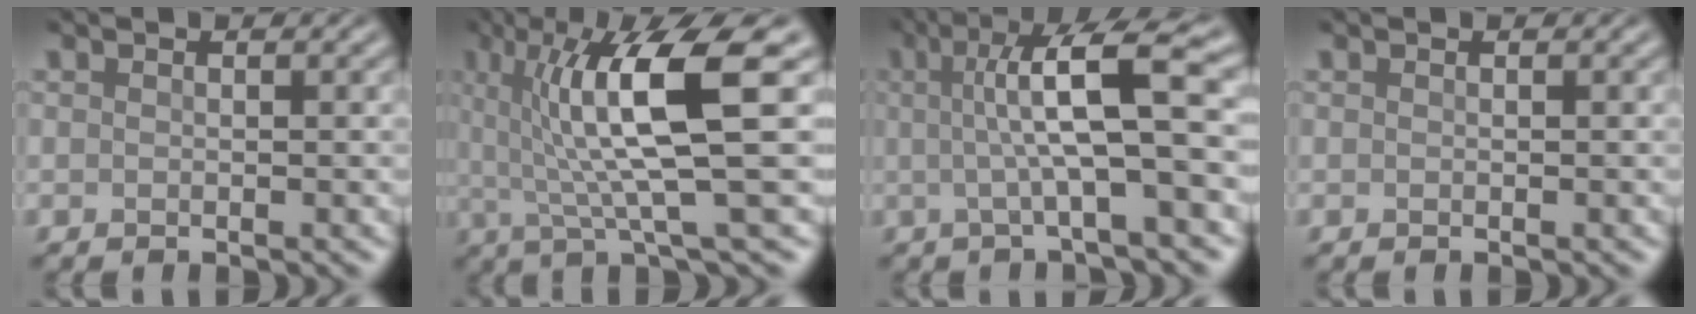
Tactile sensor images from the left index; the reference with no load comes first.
{"total": 9.5, "force": [1.8, 1.8, 9.2], "torque": [-0.137, -0.003, 0.031]}
{"total": 7.9, "force": [0.9, 1.5, 7.7], "torque": [-0.112, 0.012, 0.008]}
{"total": 0.0}